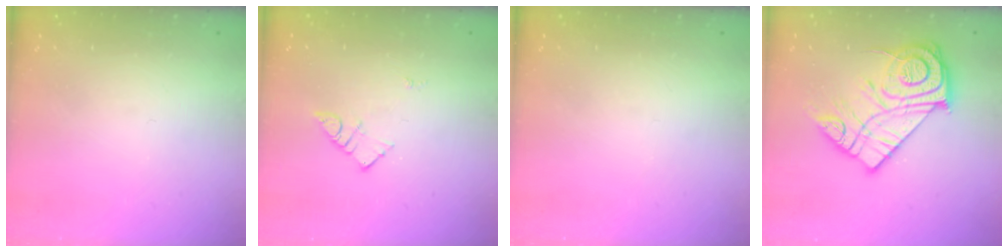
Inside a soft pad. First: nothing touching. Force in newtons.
{"total": 4.8, "press": 4.8, "slide": 0.5}
{"total": 0.0}
{"total": 19.1, "press": 19.1, "slide": 1.3}